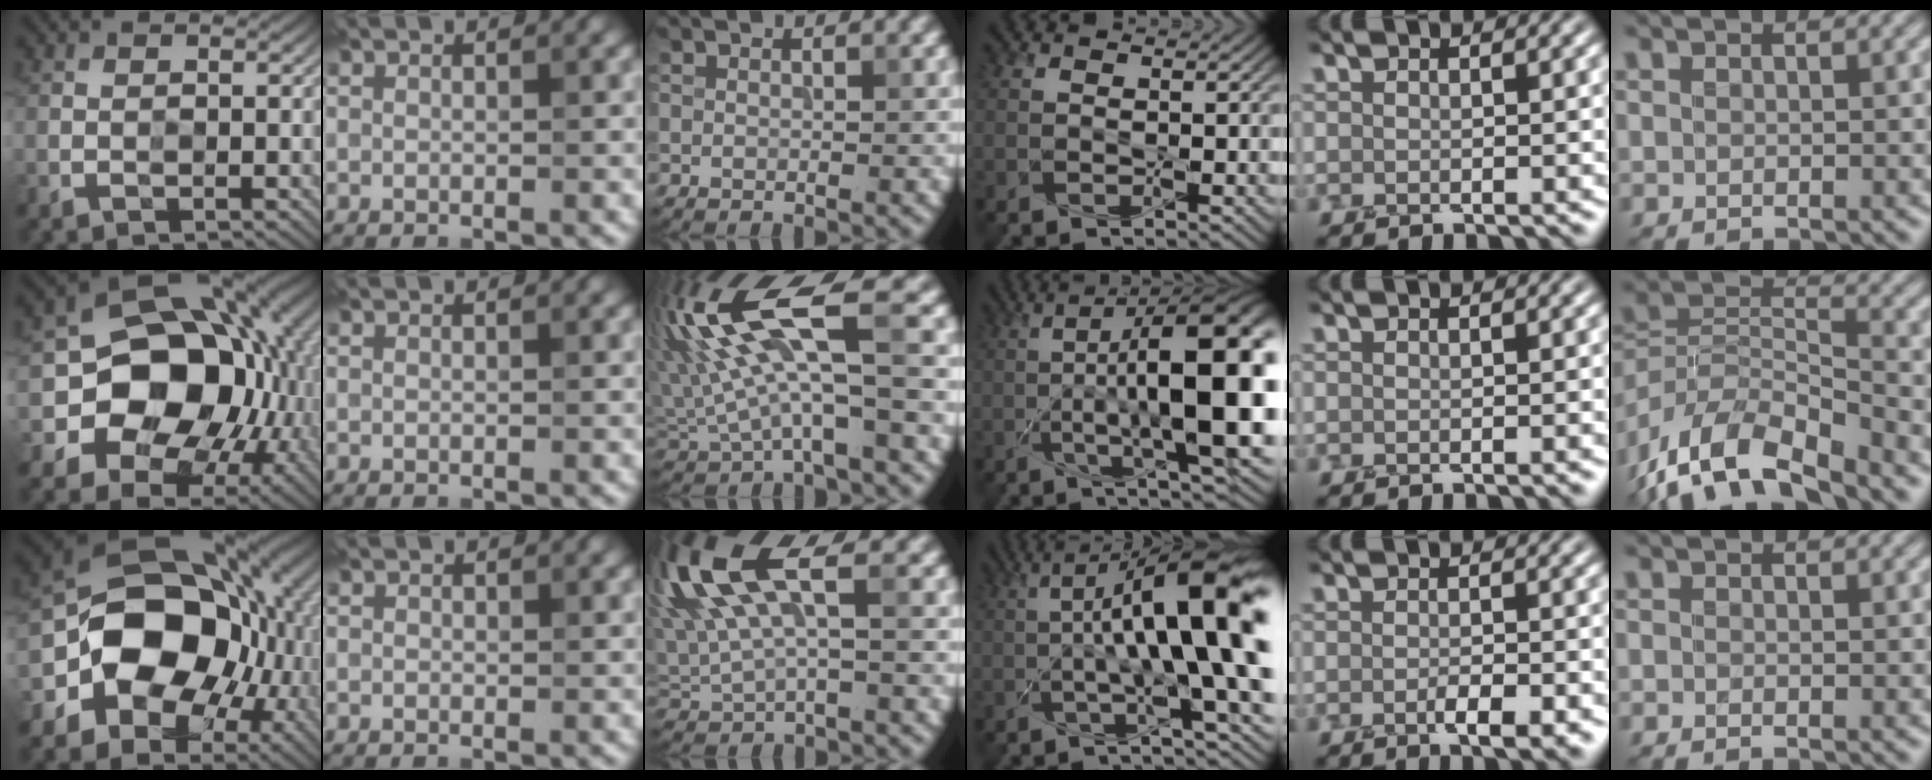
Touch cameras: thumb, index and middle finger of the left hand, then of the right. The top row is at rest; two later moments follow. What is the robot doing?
{"motion": "screw", "object": "medicine bottle"}